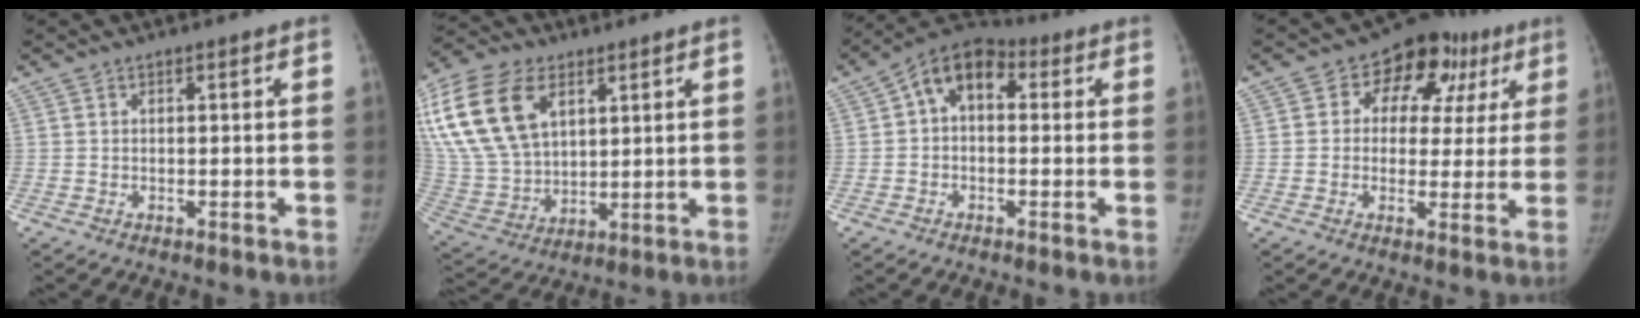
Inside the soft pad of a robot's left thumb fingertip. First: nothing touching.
{"total": 23.9, "force": [9.8, 15.0, 15.8], "torque": [-0.343, 0.002, 0.192]}
{"total": 9.2, "force": [1.5, 6.2, 6.7], "torque": [-0.087, 0.028, 0.008]}
{"total": 13.8, "force": [5.3, 10.0, 7.9], "torque": [-0.039, 0.016, 0.065]}